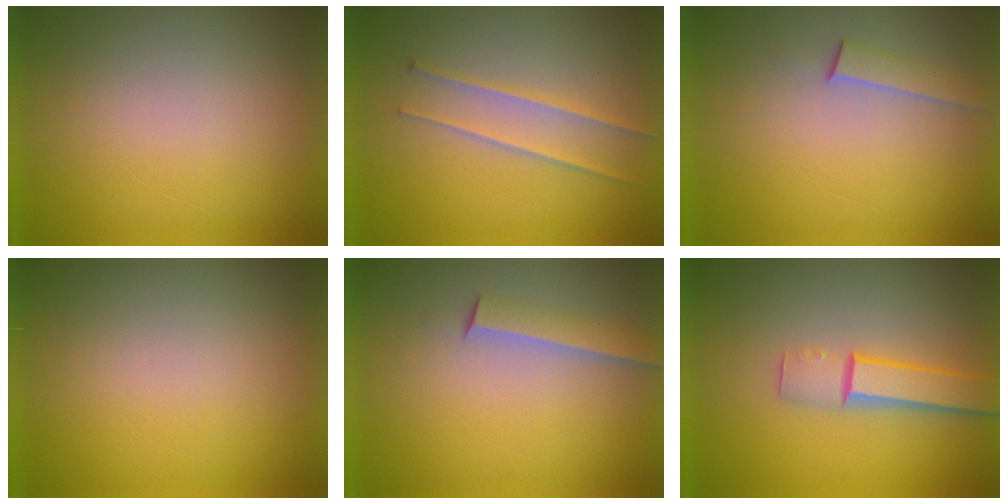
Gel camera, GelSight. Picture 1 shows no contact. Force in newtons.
{"total": 2.4}
{"total": 1.8}
{"total": 1.1}
{"total": 2.5}
{"total": 4.5}